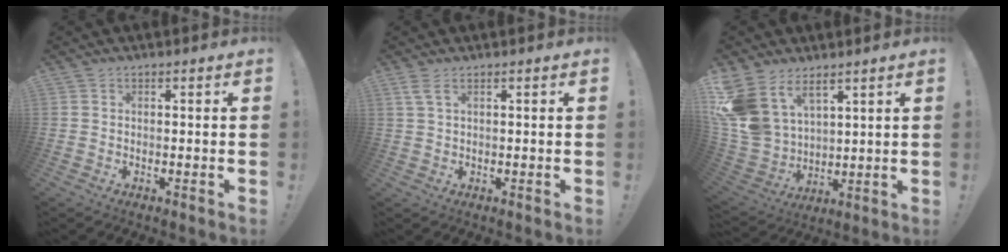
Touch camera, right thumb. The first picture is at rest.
{"total": 2.7, "force": [1.4, 0.7, 2.2], "torque": [-0.048, 0.001, 0.026]}
{"total": 13.4, "force": [7.7, 8.6, 6.8], "torque": [-0.167, -0.055, 0.153]}